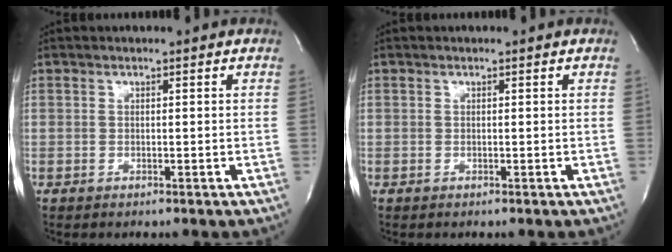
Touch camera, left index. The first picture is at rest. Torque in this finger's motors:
{"motor_torque": [0.00, 0.00, 0.00, 0.00]}